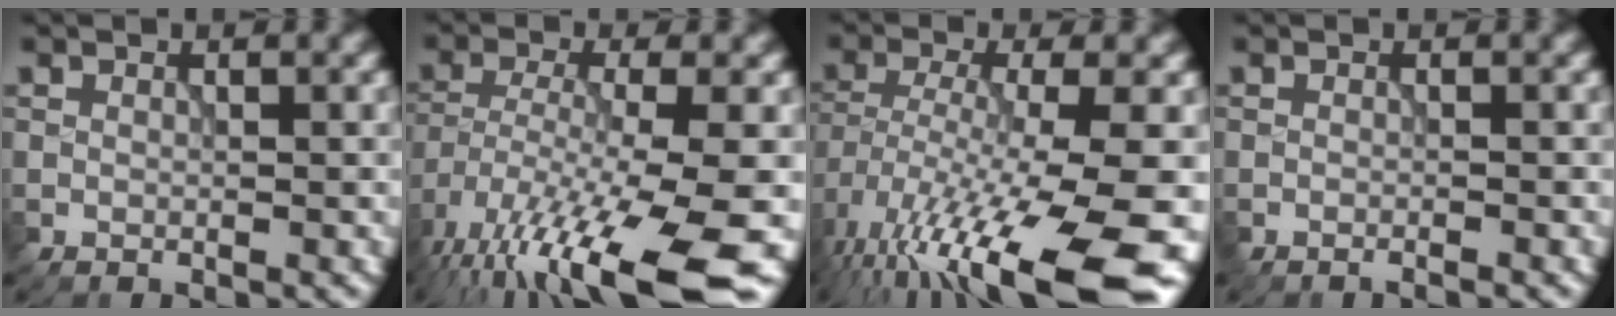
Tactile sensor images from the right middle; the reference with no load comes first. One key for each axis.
{"total": 14.4, "fx": -8.5, "fy": 3.1, "fz": 11.2, "tx": -0.221, "ty": -0.030, "tz": -0.136}
{"total": 15.5, "fx": -8.4, "fy": 3.6, "fz": 12.5, "tx": -0.243, "ty": -0.027, "tz": -0.128}
{"total": 0.8, "fx": -0.7, "fy": 0.0, "fz": 0.4, "tx": -0.001, "ty": -0.003, "tz": -0.018}